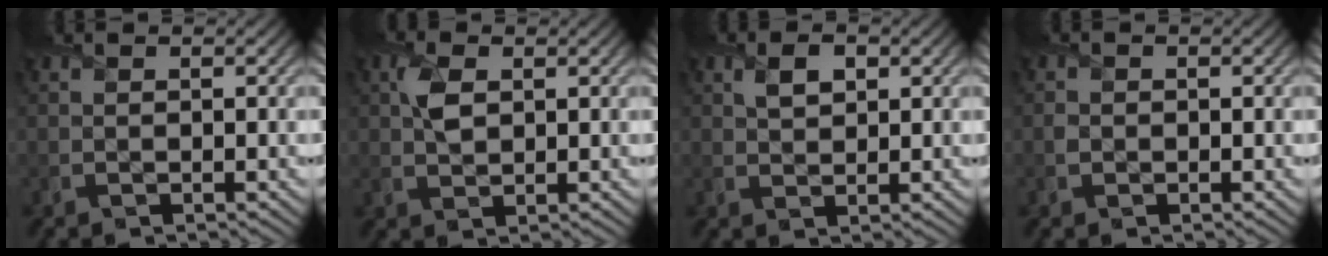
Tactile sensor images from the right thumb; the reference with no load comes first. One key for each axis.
{"total": 3.4, "fx": 1.0, "fy": 2.1, "fz": 2.5, "tx": -0.062, "ty": 0.005, "tz": 0.017}
{"total": 2.9, "fx": 1.1, "fy": 1.8, "fz": 1.9, "tx": -0.041, "ty": 0.000, "tz": 0.020}
{"total": 1.1, "fx": -0.2, "fy": 1.0, "fz": 0.2, "tx": -0.004, "ty": -0.005, "tz": -0.009}